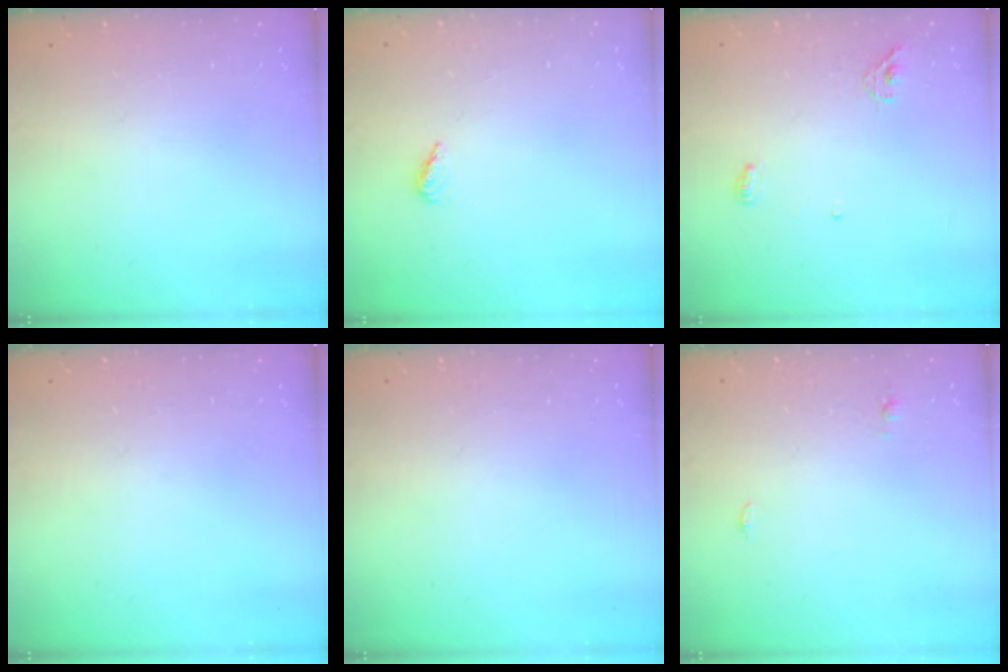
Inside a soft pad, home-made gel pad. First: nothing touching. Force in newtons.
{"total": 2.1, "press": 1.9, "slide": 0.8}
{"total": 5.1, "press": 5.0, "slide": 1.1}
{"total": 0.0}
{"total": 0.0}
{"total": 3.7, "press": 3.3, "slide": 1.7}